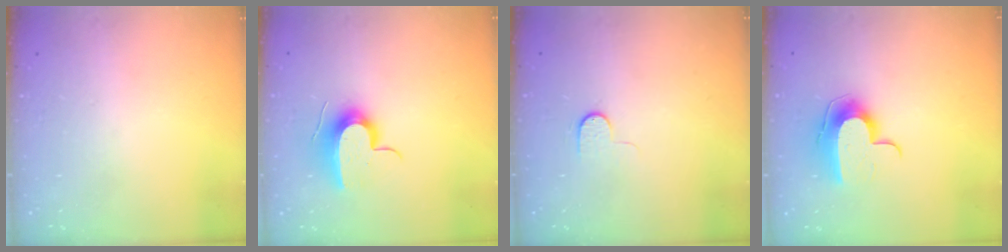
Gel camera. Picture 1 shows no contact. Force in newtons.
{"total": 11.3, "press": 11.3, "slide": 0.4}
{"total": 5.0, "press": 5.0, "slide": 0.5}
{"total": 10.3, "press": 10.3, "slide": 0.3}